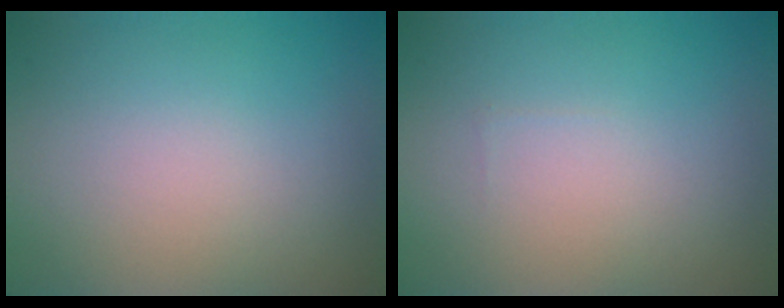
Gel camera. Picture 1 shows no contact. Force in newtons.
{"total": 0.0}